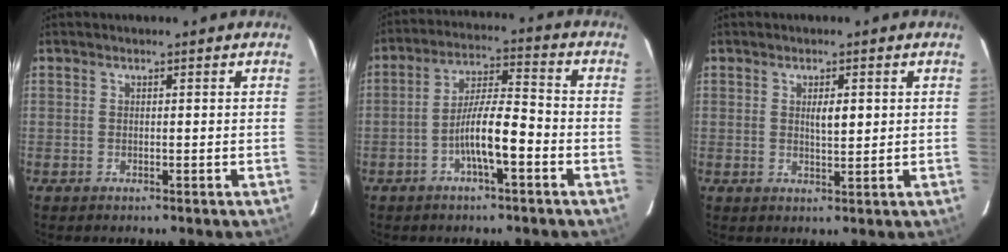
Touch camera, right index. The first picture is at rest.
{"total": 8.6, "force": [-3.2, 1.4, 7.9], "torque": [-0.149, 0.015, -0.058]}
{"total": 2.8, "force": [0.7, 0.8, 2.6], "torque": [-0.045, -0.001, 0.012]}